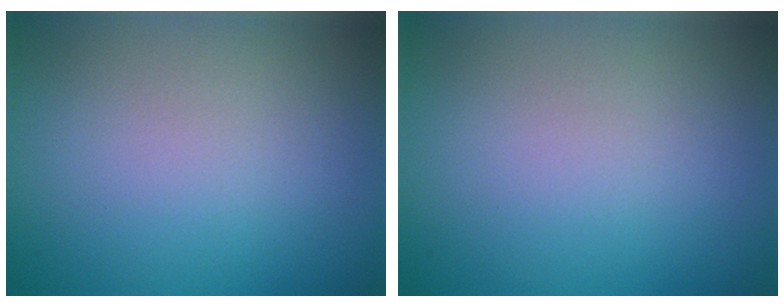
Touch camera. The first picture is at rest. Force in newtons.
{"total": 0.0}